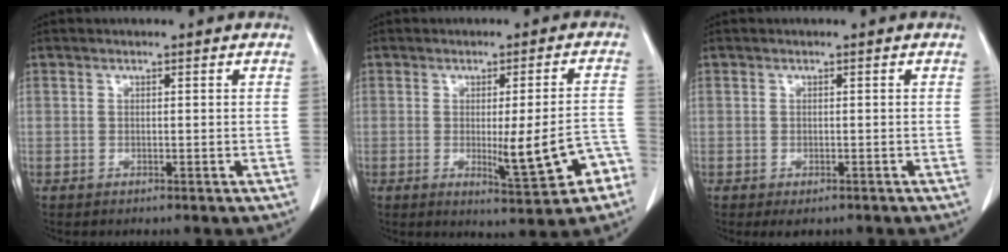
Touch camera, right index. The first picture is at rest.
{"total": 9.5, "force": [-3.4, 1.4, 8.8], "torque": [-0.106, 0.003, -0.035]}
{"total": 1.9, "force": [-1.3, 1.1, 0.9], "torque": [-0.009, -0.001, -0.010]}